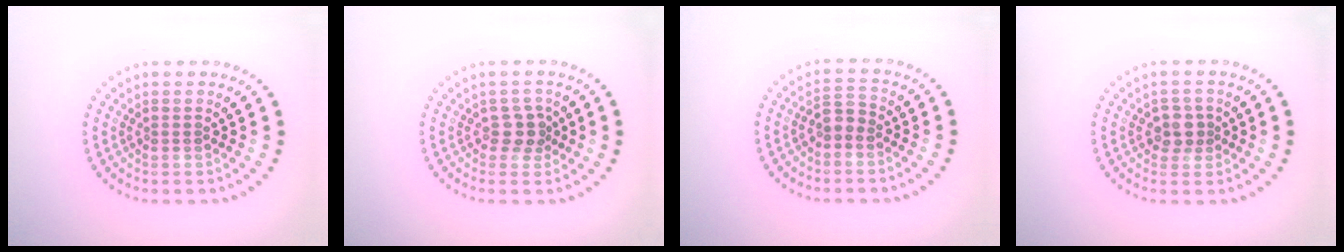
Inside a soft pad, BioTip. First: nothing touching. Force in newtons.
{"total": 1.8, "press": 1.6, "slide": 0.8}
{"total": 1.6, "press": 1.4, "slide": 0.7}
{"total": 2.0, "press": 1.8, "slide": 0.9}